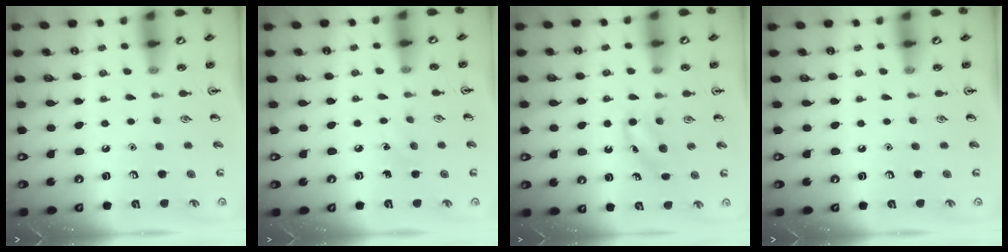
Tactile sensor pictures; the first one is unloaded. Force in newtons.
{"total": 3.7, "press": 3.5, "slide": 1.3}
{"total": 3.7, "press": 3.5, "slide": 1.2}
{"total": 0.0}